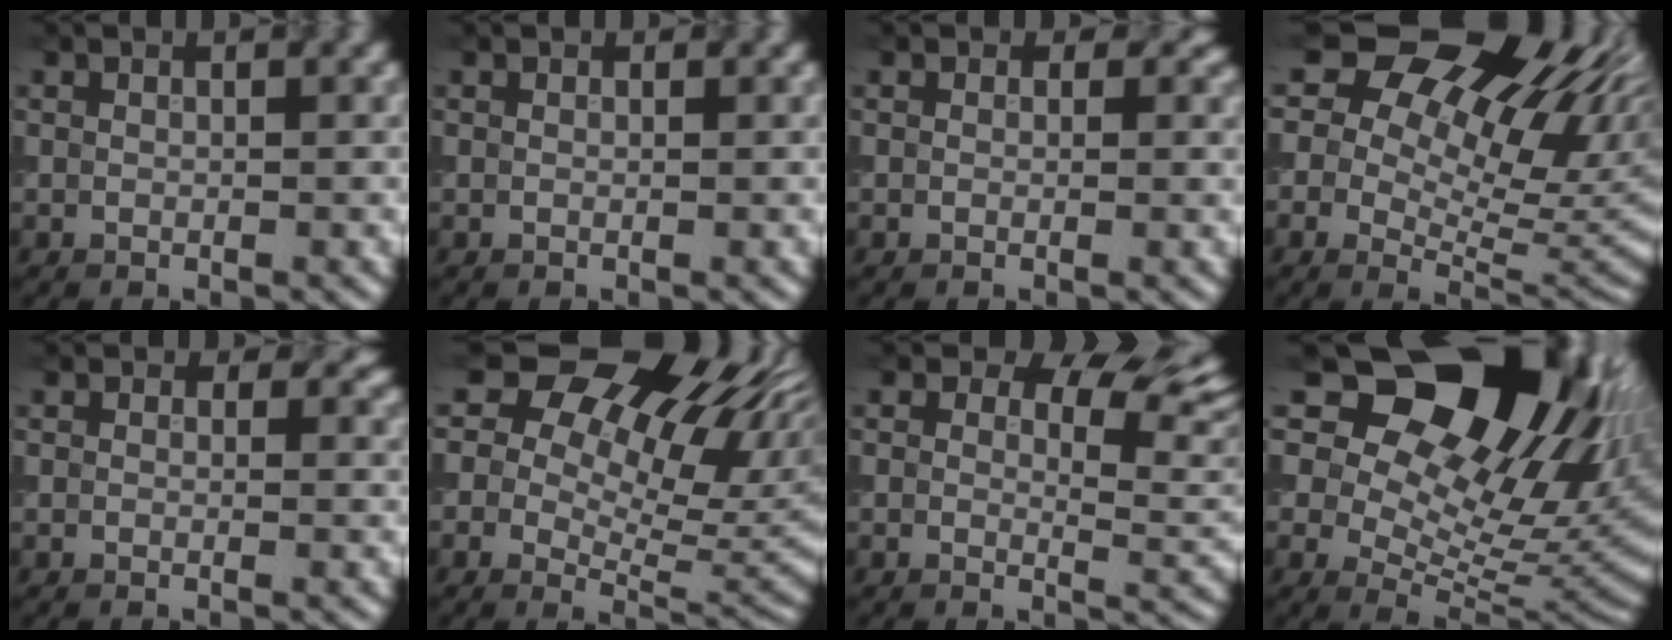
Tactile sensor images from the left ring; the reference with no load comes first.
{"total": 0.0}
{"total": 1.2, "force": [0.4, 1.0, 0.6], "torque": [-0.004, -0.005, 0.000]}
{"total": 18.7, "force": [8.3, 11.2, 12.5], "torque": [-0.179, 0.044, 0.123]}
{"total": 1.4, "force": [0.7, 1.0, 0.7], "torque": [-0.007, -0.007, 0.005]}
{"total": 16.1, "force": [7.1, 9.7, 10.6], "torque": [-0.159, 0.047, 0.116]}
{"total": 6.6, "force": [3.3, 3.6, 4.5], "torque": [-0.050, -0.003, 0.049]}
{"total": 18.4, "force": [8.8, 11.0, 11.8], "torque": [-0.150, 0.040, 0.137]}